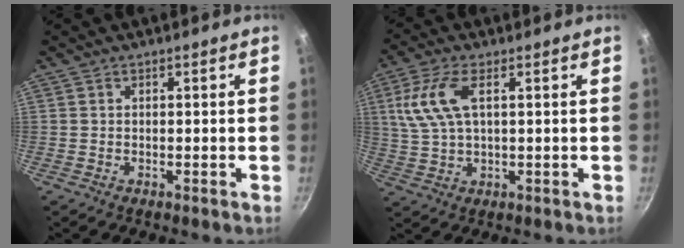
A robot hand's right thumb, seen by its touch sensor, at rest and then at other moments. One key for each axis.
{"total": 9.2, "fx": 2.5, "fy": 4.1, "fz": 7.9, "tx": -0.170, "ty": 0.010, "tz": 0.051}